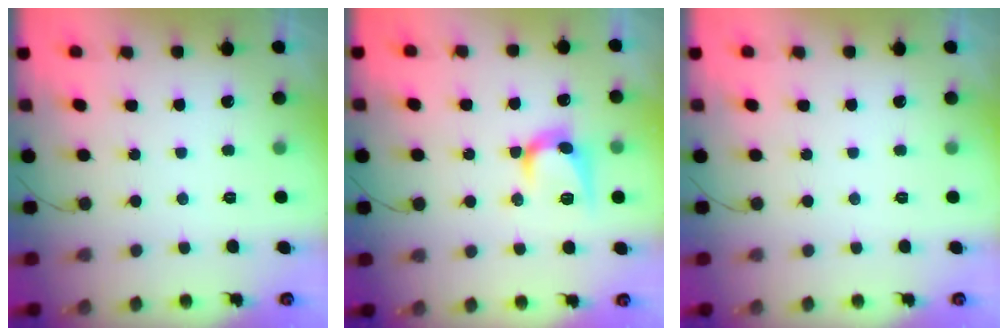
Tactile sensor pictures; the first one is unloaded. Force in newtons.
{"total": 10.3, "press": 10.3, "slide": 0.7}
{"total": 0.0}